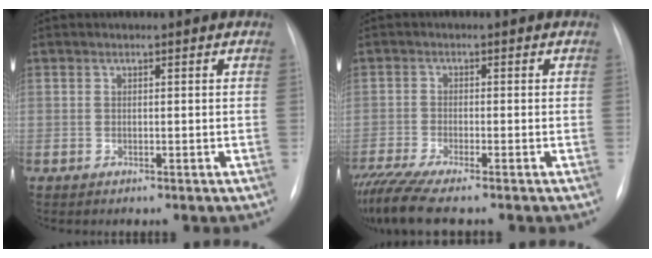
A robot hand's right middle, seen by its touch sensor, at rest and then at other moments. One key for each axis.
{"total": 7.7, "fx": -6.4, "fy": -0.1, "fz": 4.2, "tx": -0.075, "ty": -0.022, "tz": -0.111}